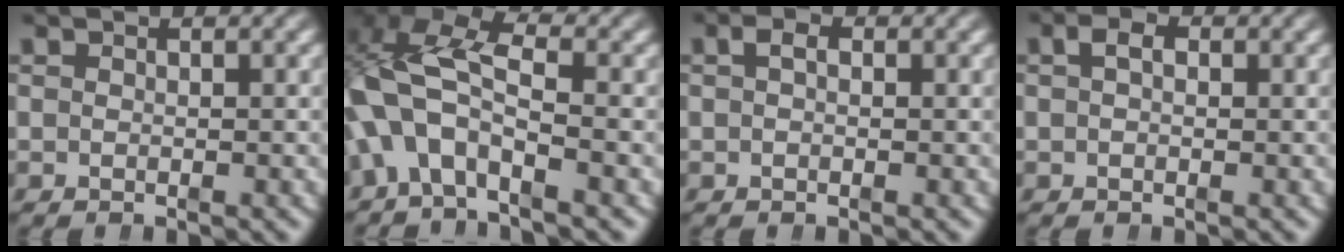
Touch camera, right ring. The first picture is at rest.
{"total": 7.8, "force": [0.3, 5.6, 5.5], "torque": [-0.133, -0.021, 0.003]}
{"total": 1.1, "force": [0.3, 0.4, 1.0], "torque": [-0.013, 0.004, 0.005]}
{"total": 1.4, "force": [0.4, 0.7, 1.2], "torque": [-0.019, 0.004, 0.008]}